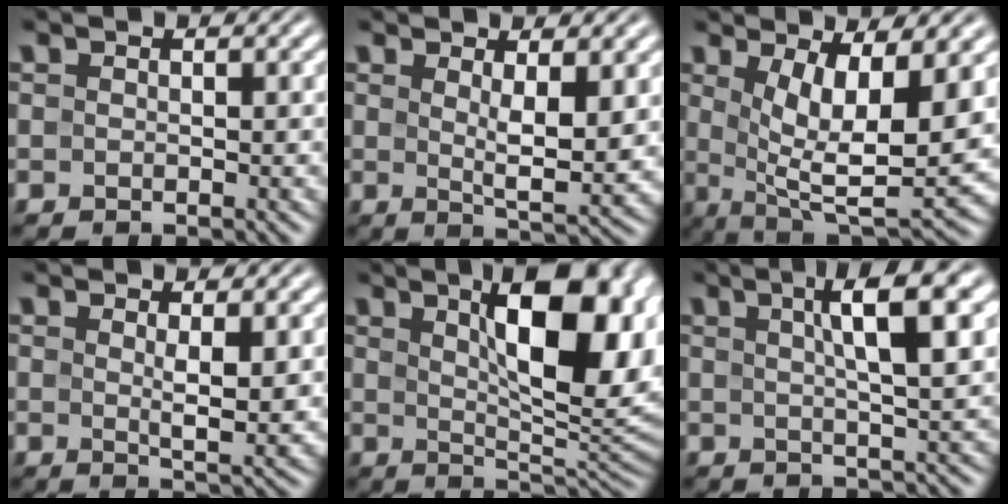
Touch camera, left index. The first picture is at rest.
{"total": 4.4, "force": [1.3, 1.0, 4.1], "torque": [-0.068, -0.013, 0.026]}
{"total": 9.6, "force": [1.7, 3.1, 8.9], "torque": [-0.158, -0.018, 0.035]}
{"total": 3.0, "force": [0.9, 0.5, 2.9], "torque": [-0.048, -0.009, 0.017]}
{"total": 12.5, "force": [4.2, 4.5, 10.9], "torque": [-0.135, 0.005, 0.062]}
{"total": 6.4, "force": [2.3, 1.3, 5.8], "torque": [-0.073, 0.012, 0.031]}